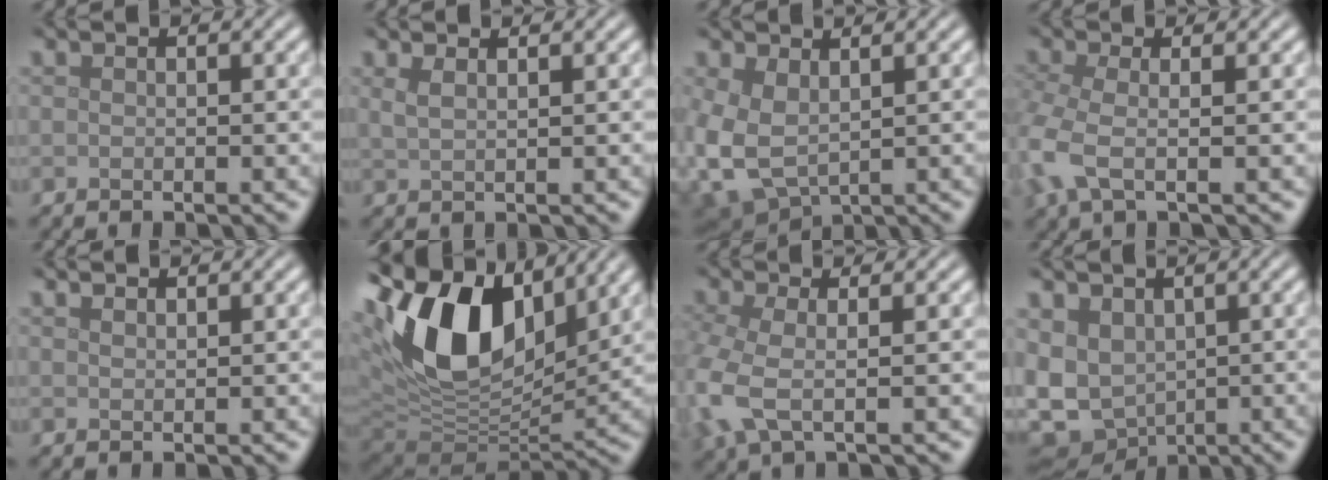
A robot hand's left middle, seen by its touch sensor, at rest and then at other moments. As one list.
[{"total": 1.8, "force": [1.1, 0.7, 1.2], "torque": [-0.016, 0.002, 0.016]}, {"total": 6.4, "force": [0.3, 4.2, 4.9], "torque": [-0.131, -0.024, 0.019]}, {"total": 4.4, "force": [-1.2, 1.8, 3.8], "torque": [-0.104, -0.007, -0.033]}, {"total": 0.9, "force": [0.9, 0.1, 0.2], "torque": [-0.003, 0.000, 0.013]}, {"total": 14.5, "force": [5.2, 8.3, 10.7], "torque": [-0.216, 0.013, 0.090]}, {"total": 5.1, "force": [-0.9, 2.4, 4.4], "torque": [-0.122, -0.014, -0.023]}, {"total": 6.5, "force": [-0.7, 4.9, 4.1], "torque": [-0.100, -0.017, -0.006]}]